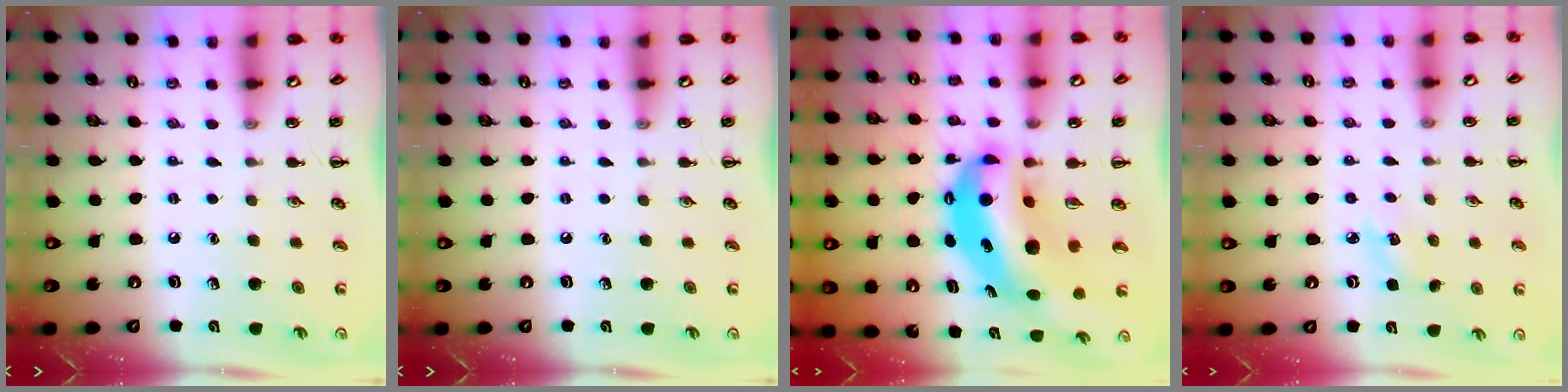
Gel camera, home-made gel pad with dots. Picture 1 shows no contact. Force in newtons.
{"total": 0.0}
{"total": 11.8, "press": 11.5, "slide": 2.6}
{"total": 4.5, "press": 4.3, "slide": 1.3}